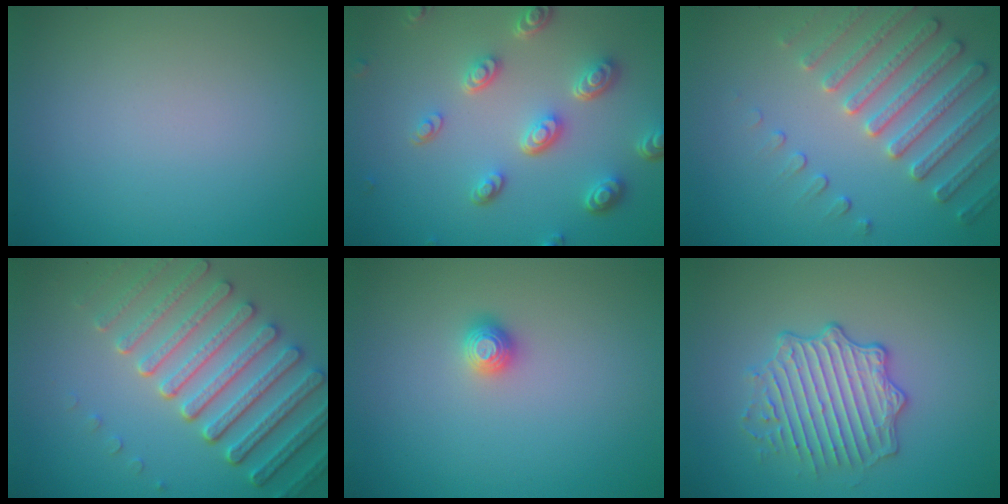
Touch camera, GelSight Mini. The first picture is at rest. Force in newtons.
{"total": 5.2, "press": 3.9, "slide": 3.5}
{"total": 4.6, "press": 4.2, "slide": 1.9}
{"total": 6.8, "press": 5.4, "slide": 4.0}
{"total": 1.1, "press": 1.1, "slide": 0.3}
{"total": 4.0, "press": 3.7, "slide": 1.5}